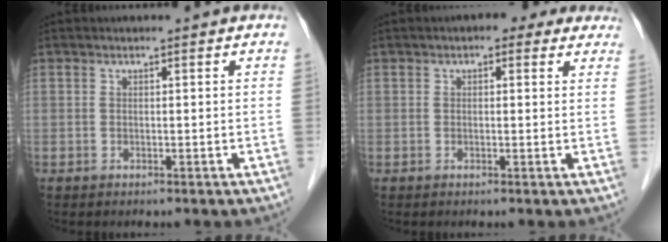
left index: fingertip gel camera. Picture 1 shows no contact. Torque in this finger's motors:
{"motor_torque": [1.06, -1.08, 0.51, 0.04]}